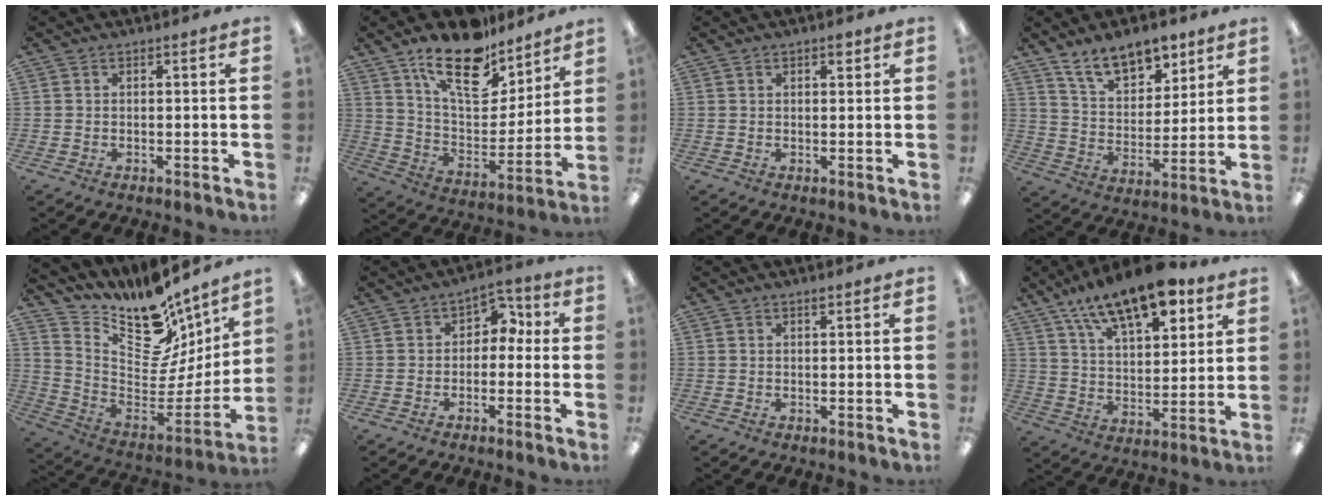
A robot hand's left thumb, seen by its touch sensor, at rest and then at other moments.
{"total": 19.3, "force": [14.3, 8.5, 9.9], "torque": [-0.162, -0.090, 0.248]}
{"total": 2.0, "force": [1.2, 1.0, 1.3], "torque": [-0.011, -0.004, 0.017]}
{"total": 13.0, "force": [9.8, 6.1, 6.0], "torque": [-0.087, -0.052, 0.178]}
{"total": 15.5, "force": [11.7, 7.5, 6.8], "torque": [-0.095, -0.120, 0.198]}
{"total": 4.1, "force": [0.0, 3.3, 2.4], "torque": [-0.034, 0.007, -0.005]}
{"total": 0.6, "force": [0.5, 0.1, 0.3], "torque": [-0.007, 0.001, 0.009]}
{"total": 17.9, "force": [12.4, 7.1, 10.7], "torque": [-0.175, -0.065, 0.212]}